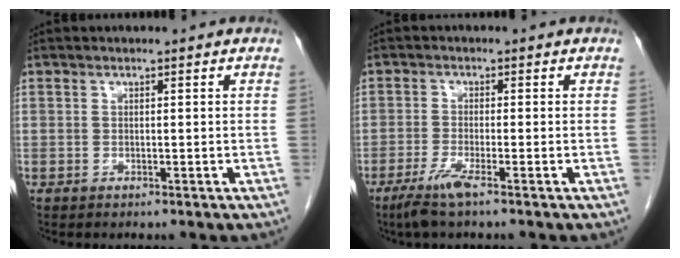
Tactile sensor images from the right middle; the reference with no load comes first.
{"total": 3.9, "force": [-2.5, -0.2, 2.9], "torque": [-0.065, -0.012, -0.055]}